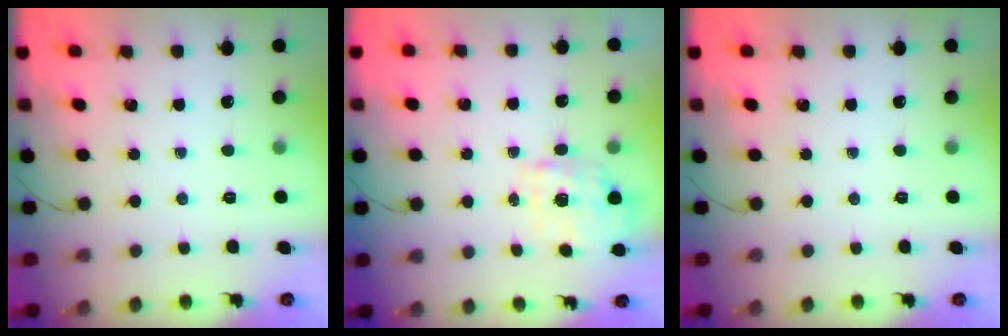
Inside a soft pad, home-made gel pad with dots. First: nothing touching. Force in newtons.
{"total": 1.8, "press": 1.7, "slide": 0.6}
{"total": 0.0}